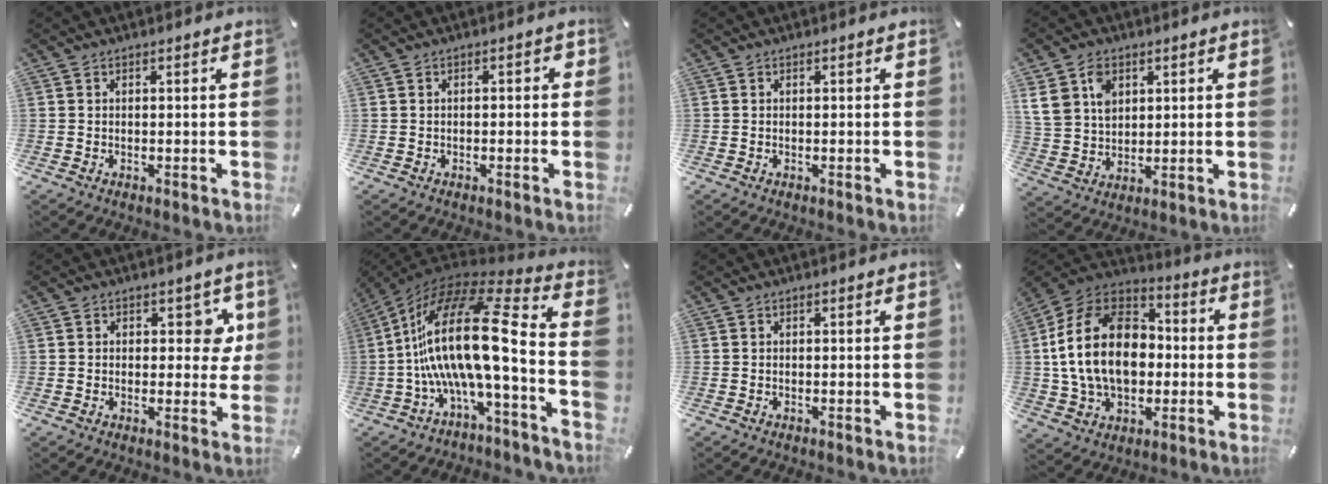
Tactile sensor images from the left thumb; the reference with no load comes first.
{"total": 1.5, "force": [-0.7, 0.8, 1.1], "torque": [-0.020, 0.004, -0.014]}
{"total": 0.0}
{"total": 9.4, "force": [3.6, 7.3, 4.6], "torque": [-0.098, 0.003, 0.066]}
{"total": 6.6, "force": [2.1, 4.4, 4.4], "torque": [-0.045, -0.002, 0.029]}
{"total": 22.5, "force": [-1.1, 7.0, 21.3], "torque": [-0.450, -0.019, -0.030]}
{"total": 0.0}
{"total": 19.8, "force": [-0.5, 14.8, 13.1], "torque": [-0.283, 0.013, -0.013]}